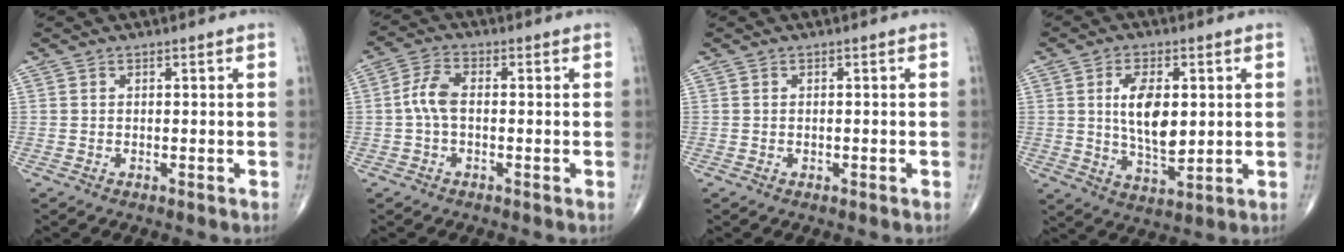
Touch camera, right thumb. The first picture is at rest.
{"total": 5.0, "force": [-0.3, 2.6, 4.2], "torque": [-0.094, 0.015, -0.013]}
{"total": 0.7, "force": [-0.1, 0.4, 0.5], "torque": [-0.008, 0.001, -0.001]}
{"total": 10.8, "force": [1.6, 5.4, 9.2], "torque": [-0.149, -0.015, 0.035]}